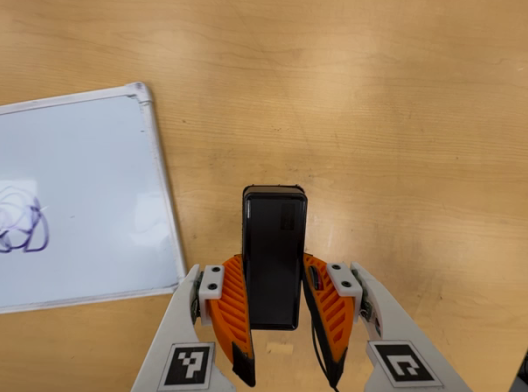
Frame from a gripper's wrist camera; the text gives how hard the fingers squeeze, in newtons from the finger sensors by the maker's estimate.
{"total": 4.4, "left": 2.8, "right": 6.0}